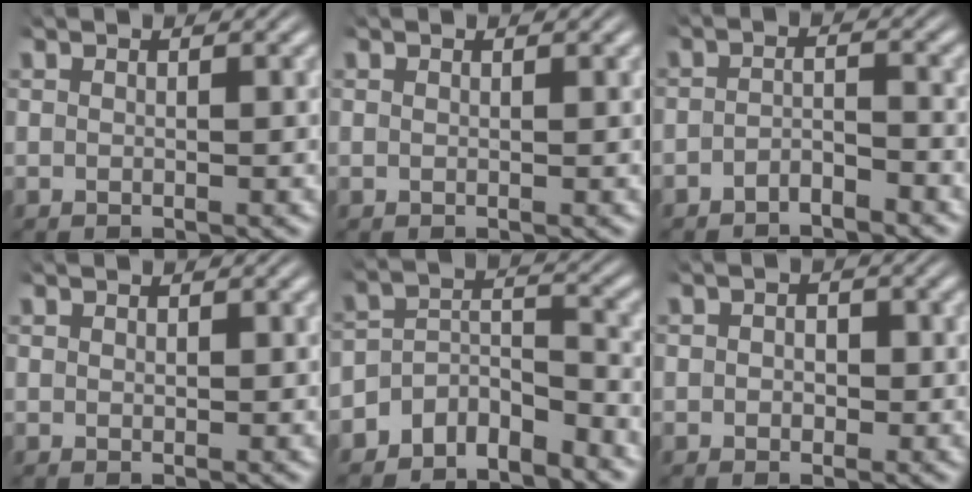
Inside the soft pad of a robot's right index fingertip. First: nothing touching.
{"total": 0.0}
{"total": 2.6, "force": [-2.3, 0.8, 0.7], "torque": [-0.007, -0.007, -0.044]}
{"total": 0.0}
{"total": 6.5, "force": [-4.0, 4.5, 2.7], "torque": [-0.046, -0.017, -0.071]}
{"total": 1.2, "force": [-0.4, 0.9, 0.6], "torque": [-0.006, -0.002, -0.009]}